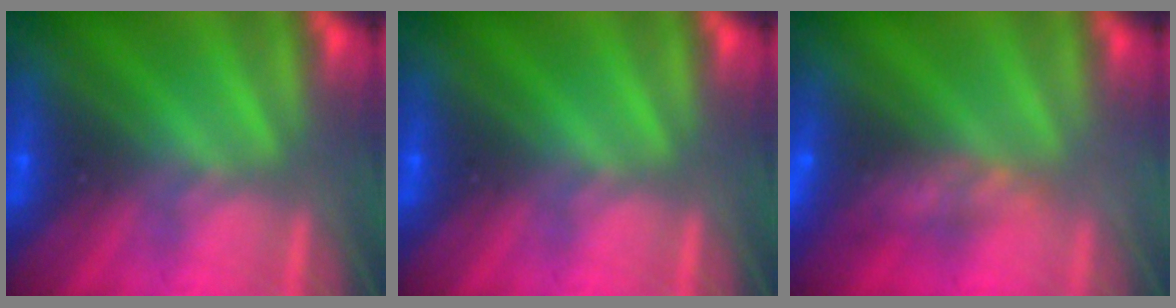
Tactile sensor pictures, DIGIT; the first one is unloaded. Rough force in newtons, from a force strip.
{"total": 0.0}
{"total": 7.4}